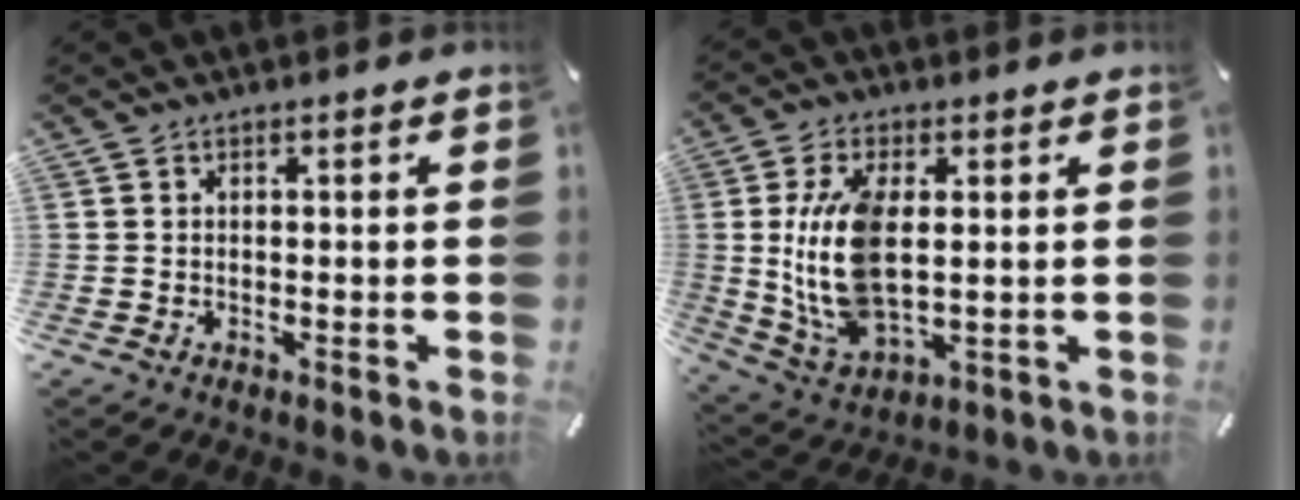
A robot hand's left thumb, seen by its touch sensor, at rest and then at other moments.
{"total": 14.2, "force": [1.8, 7.3, 12.0], "torque": [-0.286, -0.015, 0.030]}